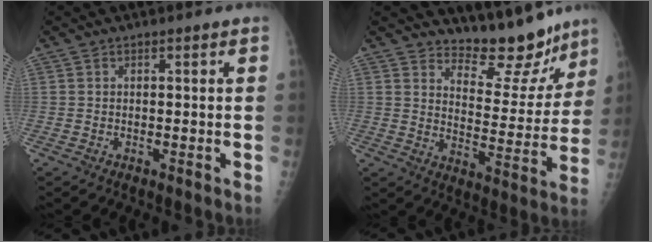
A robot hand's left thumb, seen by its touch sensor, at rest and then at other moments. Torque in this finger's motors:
{"motor_torque": [0.08, 0.14, -0.33, -0.31, 0.05]}